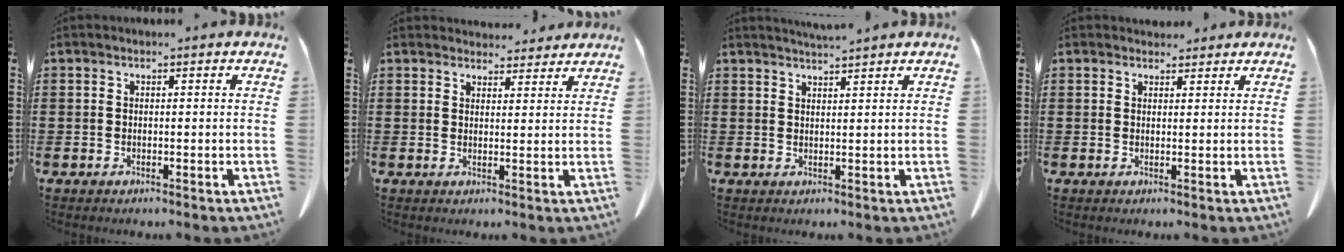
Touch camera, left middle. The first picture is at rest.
{"total": 3.3, "force": [3.2, 0.7, 0.1], "torque": [-0.002, -0.014, 0.060]}
{"total": 2.0, "force": [2.0, -0.3, 0.3], "torque": [-0.009, -0.004, 0.038]}
{"total": 1.7, "force": [1.5, 0.7, 0.1], "torque": [0.002, -0.001, 0.027]}